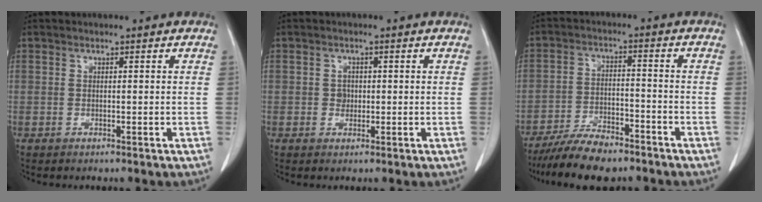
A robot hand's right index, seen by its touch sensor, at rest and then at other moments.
{"total": 1.7, "force": [-0.1, 1.5, 0.8], "torque": [-0.012, 0.003, 0.001]}
{"total": 9.7, "force": [-8.2, 2.4, 4.6], "torque": [-0.078, -0.015, -0.141]}